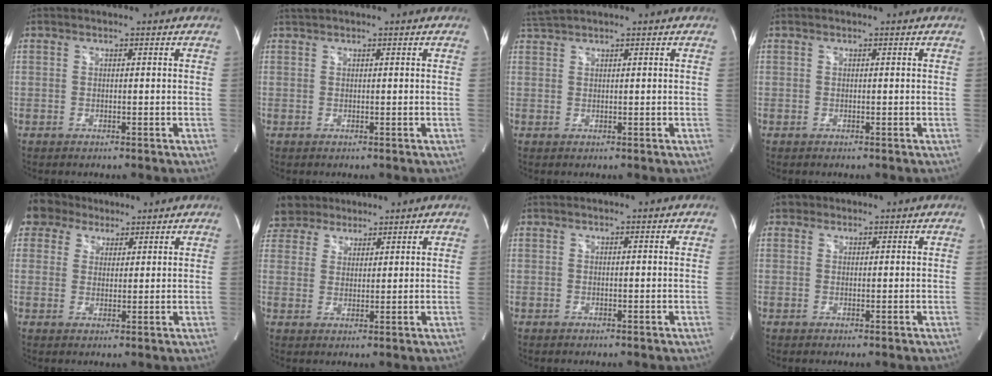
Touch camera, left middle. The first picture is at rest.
{"total": 1.0, "force": [0.9, -0.2, 0.4], "torque": [-0.012, 0.014, 0.023]}
{"total": 2.0, "force": [1.9, -0.4, 0.5], "torque": [-0.014, 0.018, 0.043]}
{"total": 0.0}
{"total": 4.6, "force": [3.7, 2.8, -0.7], "torque": [0.015, 0.015, 0.066]}
{"total": 6.3, "force": [5.3, 3.4, 0.6], "torque": [-0.011, 0.020, 0.102]}
{"total": 0.0}
{"total": 1.3, "force": [0.8, 1.1, 0.1], "torque": [0.006, 0.007, 0.007]}